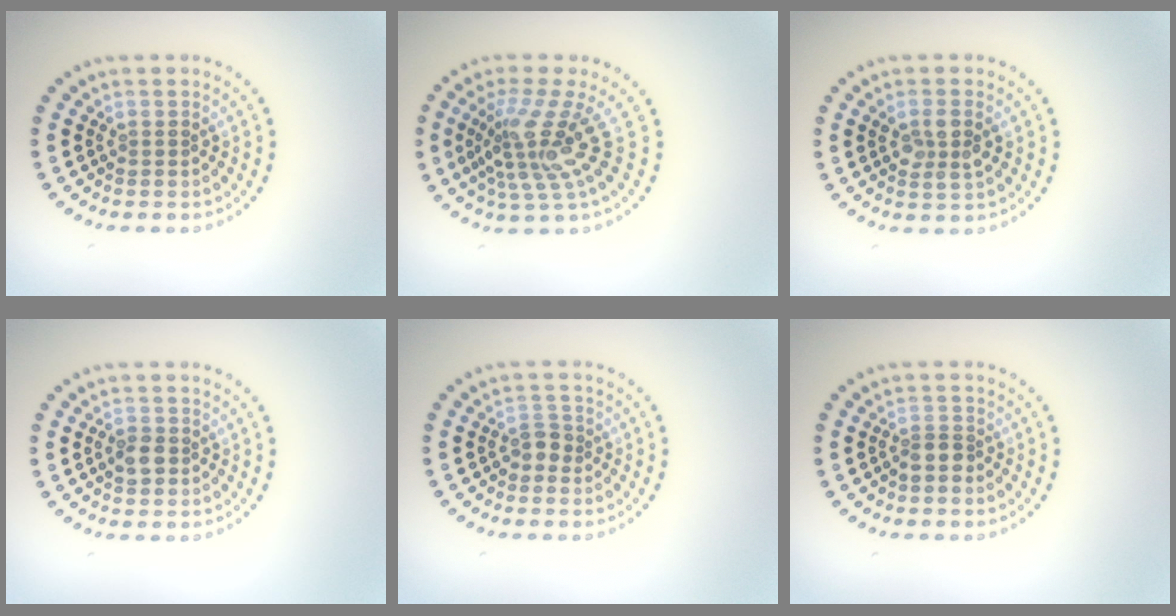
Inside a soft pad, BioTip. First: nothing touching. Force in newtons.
{"total": 4.8, "press": 3.1, "slide": 3.7}
{"total": 2.5, "press": 2.5, "slide": 0.6}
{"total": 1.7, "press": 1.6, "slide": 0.3}
{"total": 1.5, "press": 1.4, "slide": 0.5}
{"total": 1.7, "press": 1.5, "slide": 0.9}